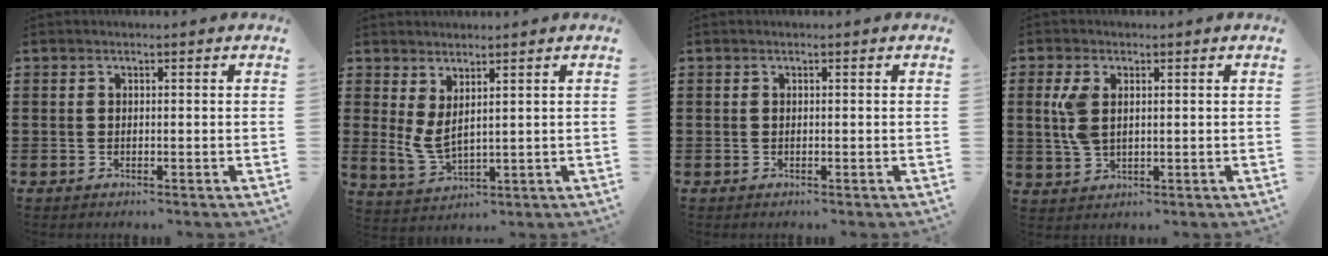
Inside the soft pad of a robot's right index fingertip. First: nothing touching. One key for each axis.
{"total": 3.5, "fx": 1.6, "fy": 1.5, "fz": 2.8, "tx": -0.083, "ty": -0.009, "tz": 0.026}
{"total": 0.0}
{"total": 4.6, "fx": 1.0, "fy": 2.5, "fz": 3.8, "tx": -0.095, "ty": 0.003, "tz": 0.012}